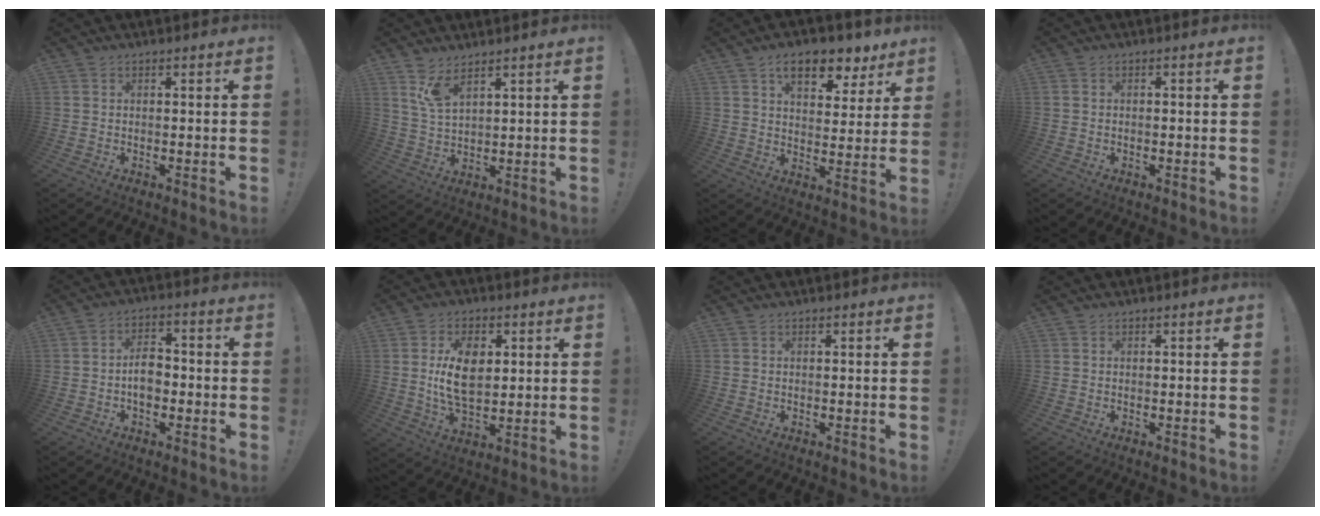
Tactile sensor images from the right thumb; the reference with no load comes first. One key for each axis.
{"total": 6.7, "fx": 4.8, "fy": 2.3, "fz": 4.0, "tx": -0.079, "ty": -0.022, "tz": 0.090}
{"total": 10.9, "fx": 6.8, "fy": 5.8, "fz": 6.2, "tx": -0.085, "ty": -0.039, "tz": 0.118}
{"total": 0.9, "fx": -0.6, "fy": 0.1, "fz": 0.6, "tx": -0.012, "ty": 0.000, "tz": -0.011}
{"total": 6.8, "fx": -1.7, "fy": 4.5, "fz": 4.8, "tx": -0.068, "ty": 0.006, "tz": -0.034}
{"total": 12.2, "fx": 1.8, "fy": 7.3, "fz": 9.7, "tx": -0.169, "ty": -0.006, "tz": 0.026}
{"total": 0.0}
{"total": 0.0}